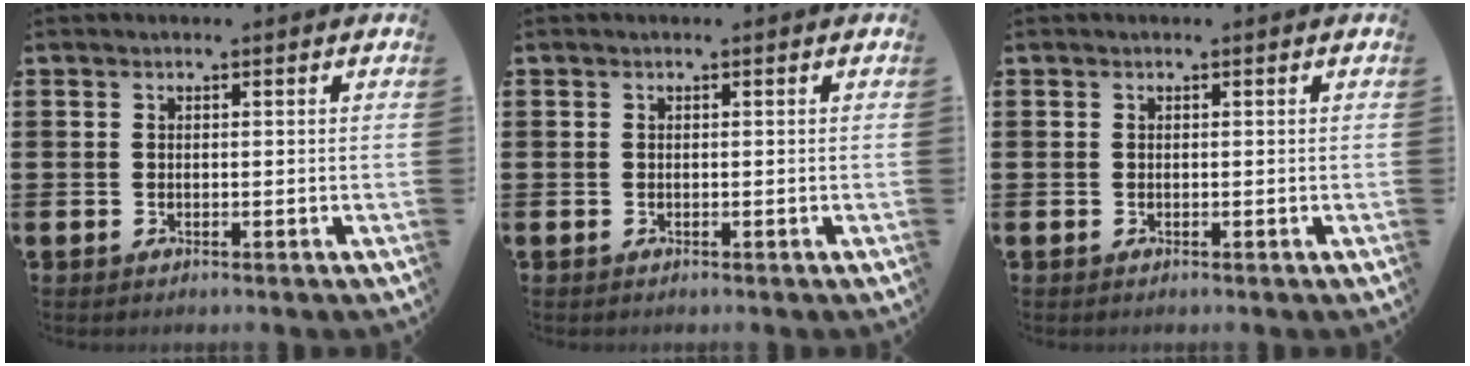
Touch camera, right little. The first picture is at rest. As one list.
[{"total": 0.0}, {"total": 0.0}]